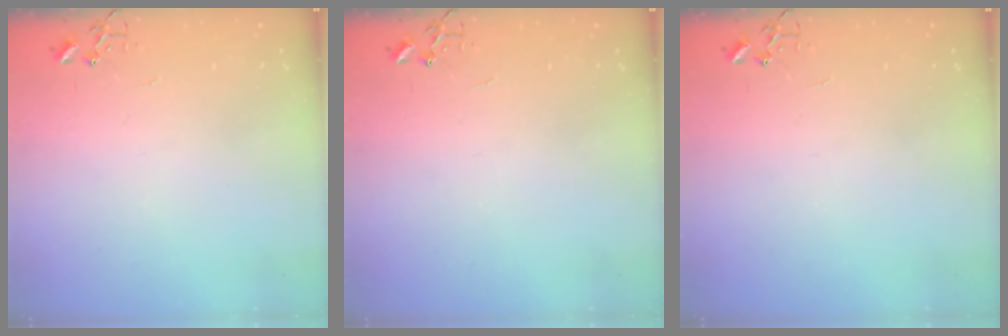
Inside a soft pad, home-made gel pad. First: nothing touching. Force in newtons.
{"total": 0.0}
{"total": 0.0}